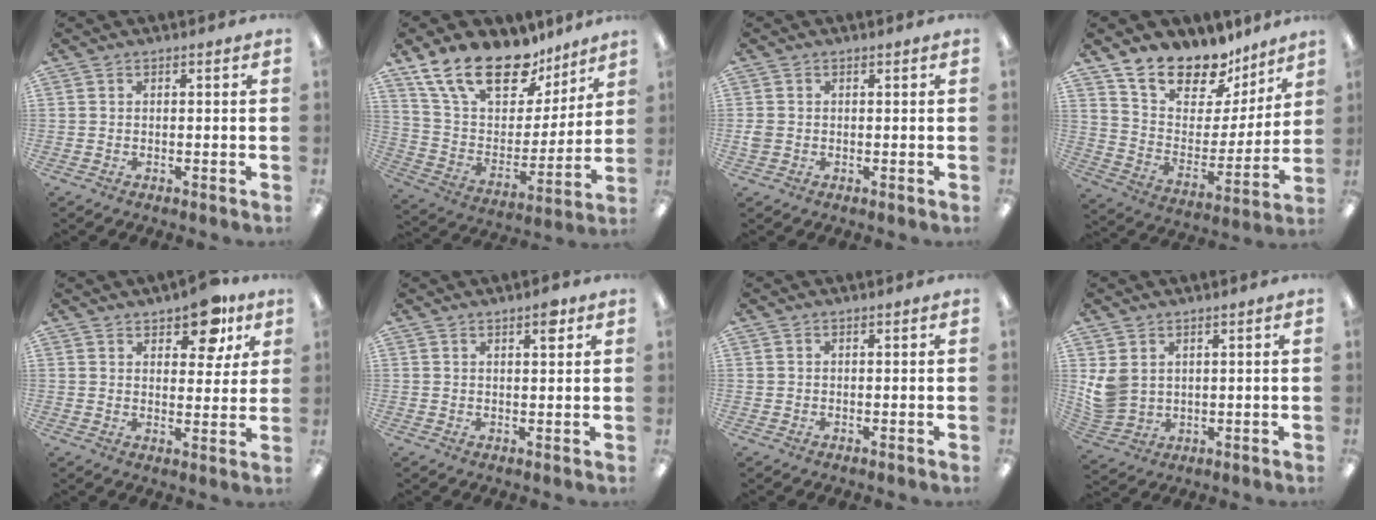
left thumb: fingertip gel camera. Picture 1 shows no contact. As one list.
[{"total": 21.7, "force": [15.5, 10.3, 11.1], "torque": [-0.206, -0.092, 0.282]}, {"total": 1.7, "force": [-0.2, 1.6, 0.7], "torque": [-0.004, 0.001, -0.005]}, {"total": 16.1, "force": [13.8, 7.2, 4.3], "torque": [-0.091, -0.115, 0.250]}, {"total": 10.0, "force": [6.8, 4.7, 5.6], "torque": [-0.054, -0.035, 0.114]}, {"total": 3.4, "force": [2.4, 1.0, 2.2], "torque": [-0.024, -0.009, 0.037]}, {"total": 0.6, "force": [0.4, 0.4, -0.1], "torque": [0.002, 0.003, 0.008]}, {"total": 6.3, "force": [2.8, 5.0, 2.7], "torque": [-0.058, -0.009, 0.057]}]